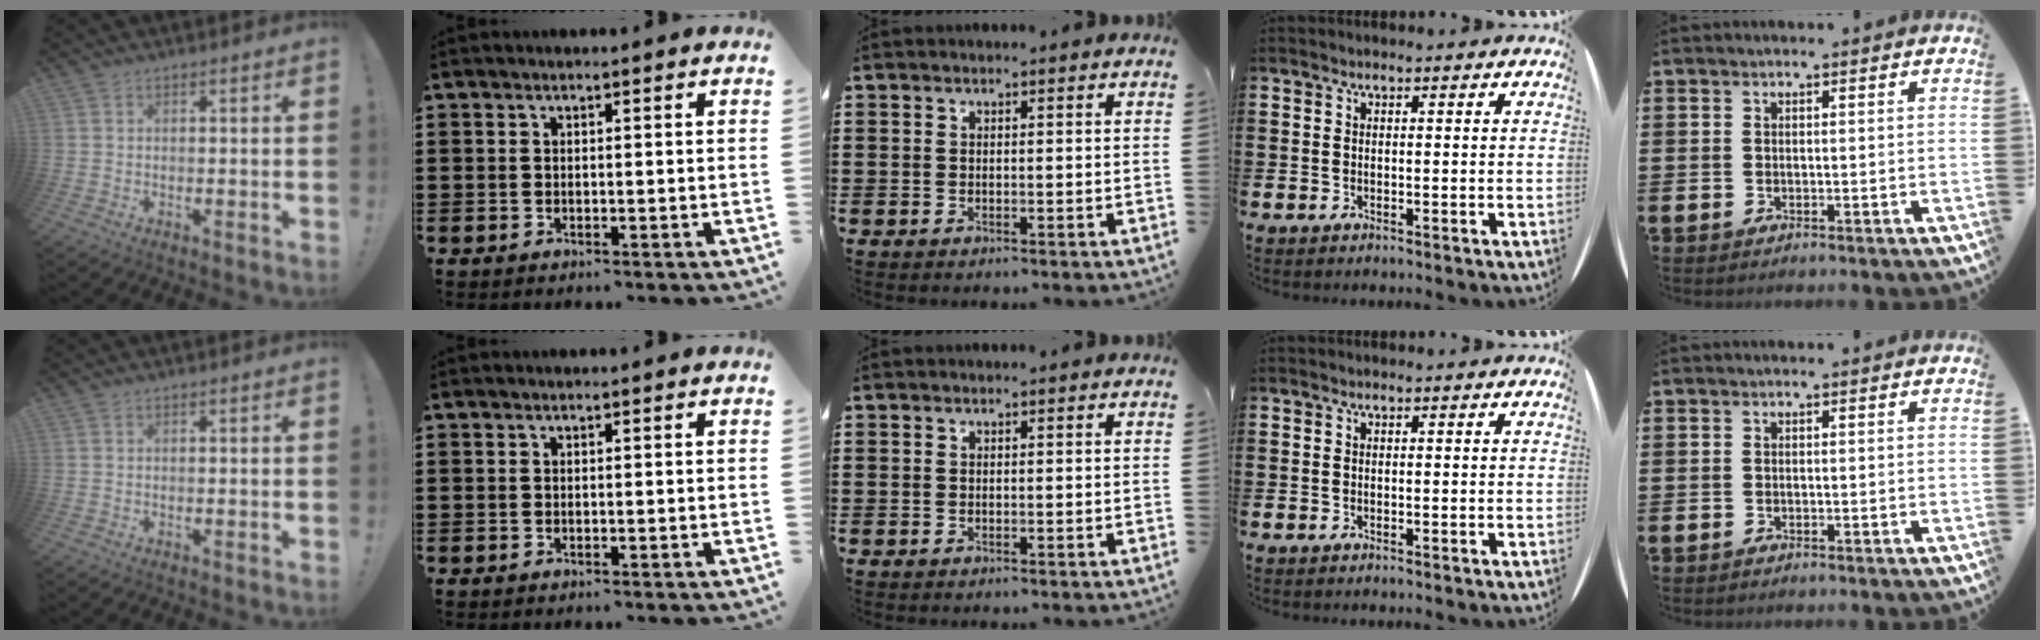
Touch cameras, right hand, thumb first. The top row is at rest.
{}